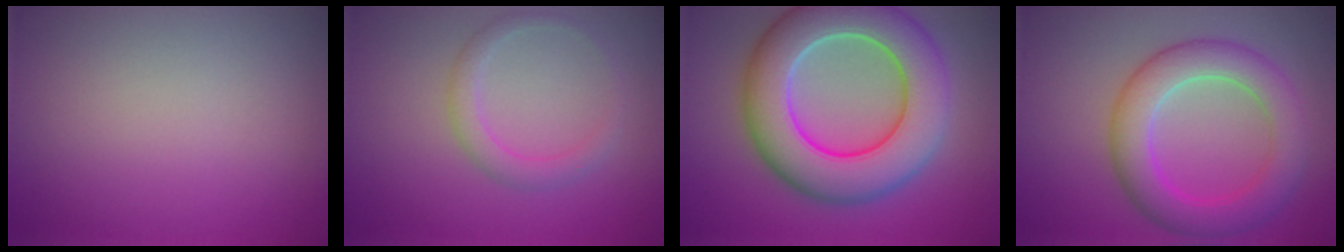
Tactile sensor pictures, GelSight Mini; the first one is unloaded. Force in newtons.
{"total": 2.0, "press": 2.0, "slide": 0.0}
{"total": 10.6, "press": 10.6, "slide": 0.5}
{"total": 6.0, "press": 6.0, "slide": 0.1}